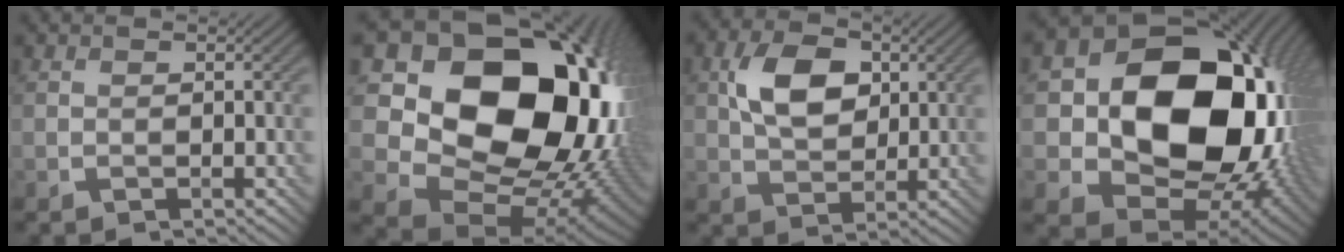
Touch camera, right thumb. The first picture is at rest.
{"total": 21.1, "force": [4.8, 16.2, 12.6], "torque": [-0.230, -0.023, 0.121]}
{"total": 7.4, "force": [1.8, 5.0, 5.2], "torque": [-0.105, 0.009, 0.031]}
{"total": 21.4, "force": [2.1, 16.3, 13.6], "torque": [-0.258, -0.043, 0.077]}